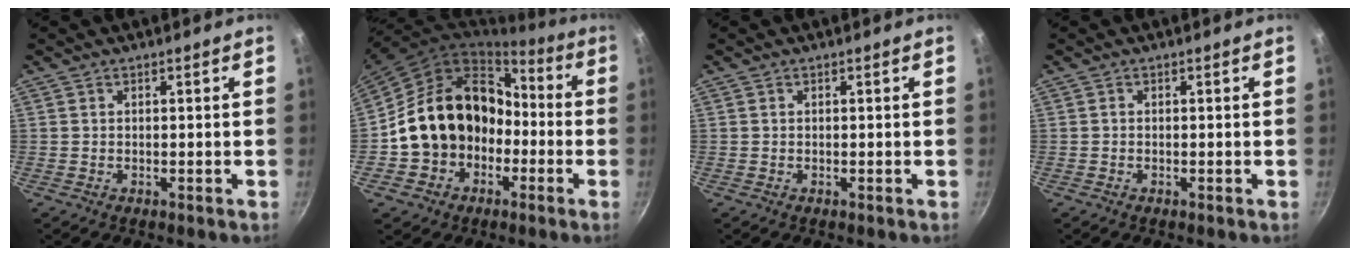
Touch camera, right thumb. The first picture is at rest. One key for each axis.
{"total": 18.8, "fx": -3.4, "fy": 15.5, "fz": 9.9, "tx": -0.147, "ty": 0.074, "tz": -0.041}
{"total": 0.0}
{"total": 0.0}